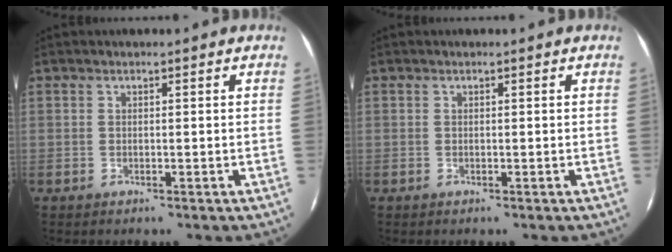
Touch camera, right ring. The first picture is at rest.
{"total": 0.0}